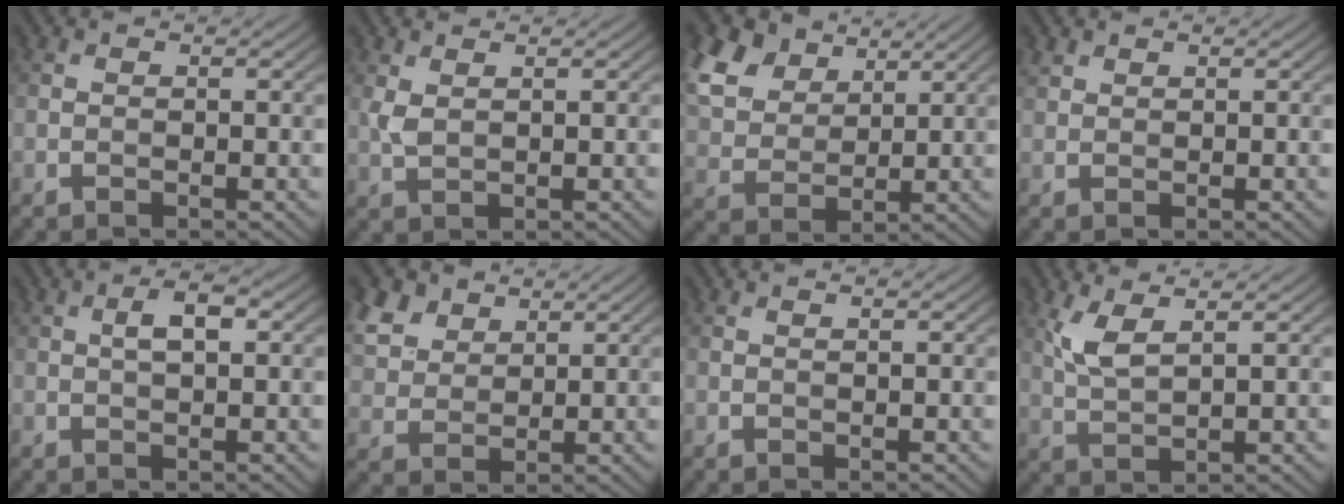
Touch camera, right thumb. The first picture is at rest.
{"total": 2.0, "force": [0.9, 0.9, 1.5], "torque": [-0.047, 0.000, 0.022]}
{"total": 10.7, "force": [6.2, 6.4, 5.8], "torque": [-0.179, 0.027, 0.117]}
{"total": 1.3, "force": [1.0, 0.7, 0.3], "torque": [-0.009, 0.002, 0.024]}
{"total": 2.8, "force": [0.6, 1.0, 2.6], "torque": [-0.046, 0.008, 0.008]}
{"total": 6.7, "force": [4.2, 4.1, 3.2], "torque": [-0.097, 0.010, 0.086]}
{"total": 0.0}
{"total": 4.2, "force": [2.2, 1.1, 3.5], "torque": [-0.092, -0.001, 0.050]}